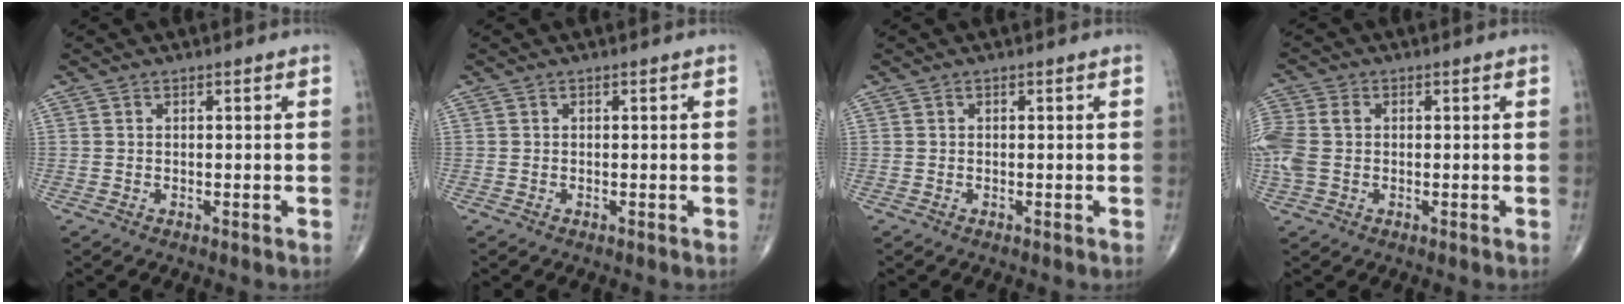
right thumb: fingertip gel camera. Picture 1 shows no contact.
{"total": 0.0}
{"total": 0.0}
{"total": 7.0, "force": [0.0, 5.1, 4.9], "torque": [-0.141, 0.015, -0.001]}